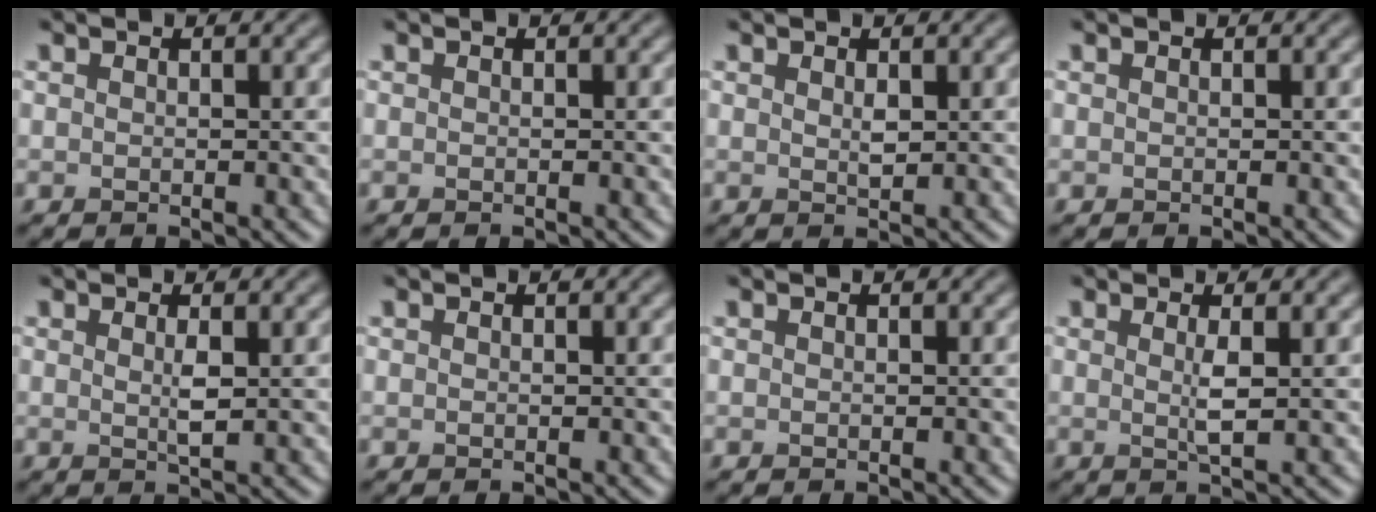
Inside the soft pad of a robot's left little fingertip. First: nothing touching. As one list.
[{"total": 0.0}, {"total": 0.6, "force": [0.2, 0.1, 0.5], "torque": [-0.018, -0.001, 0.011]}, {"total": 0.0}, {"total": 1.1, "force": [0.2, 0.2, 1.0], "torque": [-0.024, -0.004, 0.007]}, {"total": 0.0}, {"total": 0.0}, {"total": 1.4, "force": [0.1, 0.2, 1.4], "torque": [-0.028, -0.004, 0.002]}]